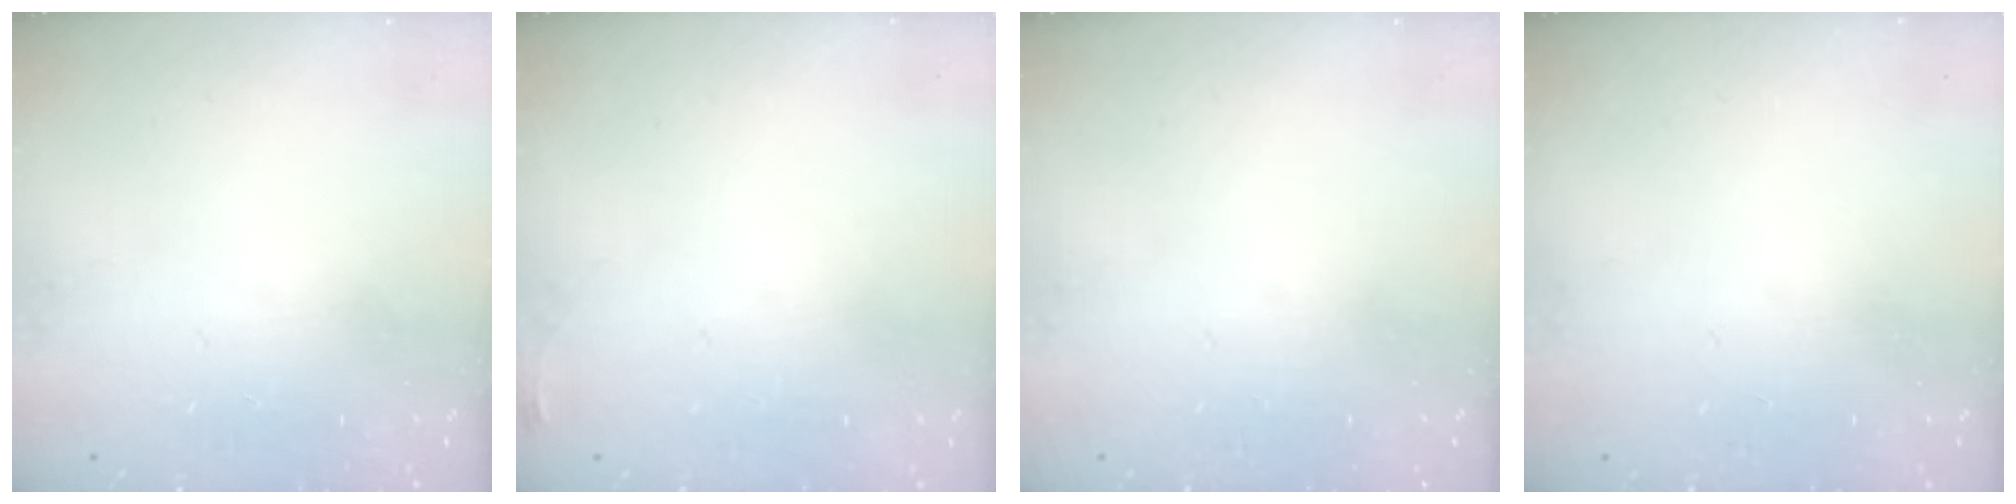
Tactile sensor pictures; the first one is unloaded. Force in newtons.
{"total": 3.4, "press": 3.4, "slide": 0.5}
{"total": 0.0}
{"total": 0.0}